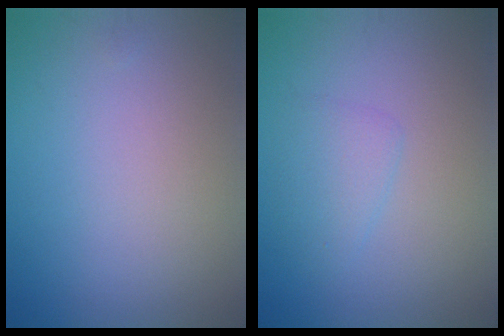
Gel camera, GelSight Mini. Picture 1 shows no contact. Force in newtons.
{"total": 1.9, "press": 1.9, "slide": 0.2}